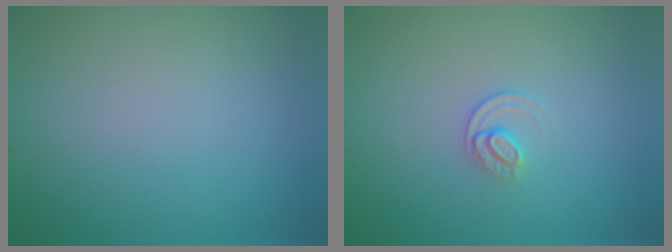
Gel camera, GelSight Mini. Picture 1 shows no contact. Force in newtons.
{"total": 1.2, "press": 0.8, "slide": 0.9}